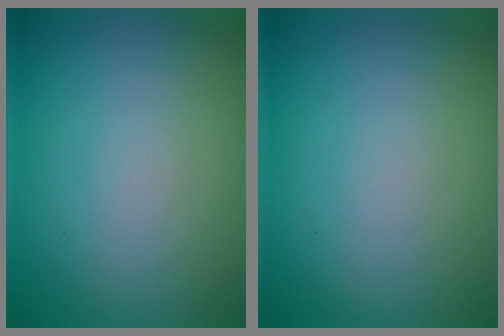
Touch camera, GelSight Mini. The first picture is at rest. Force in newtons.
{"total": 0.0}